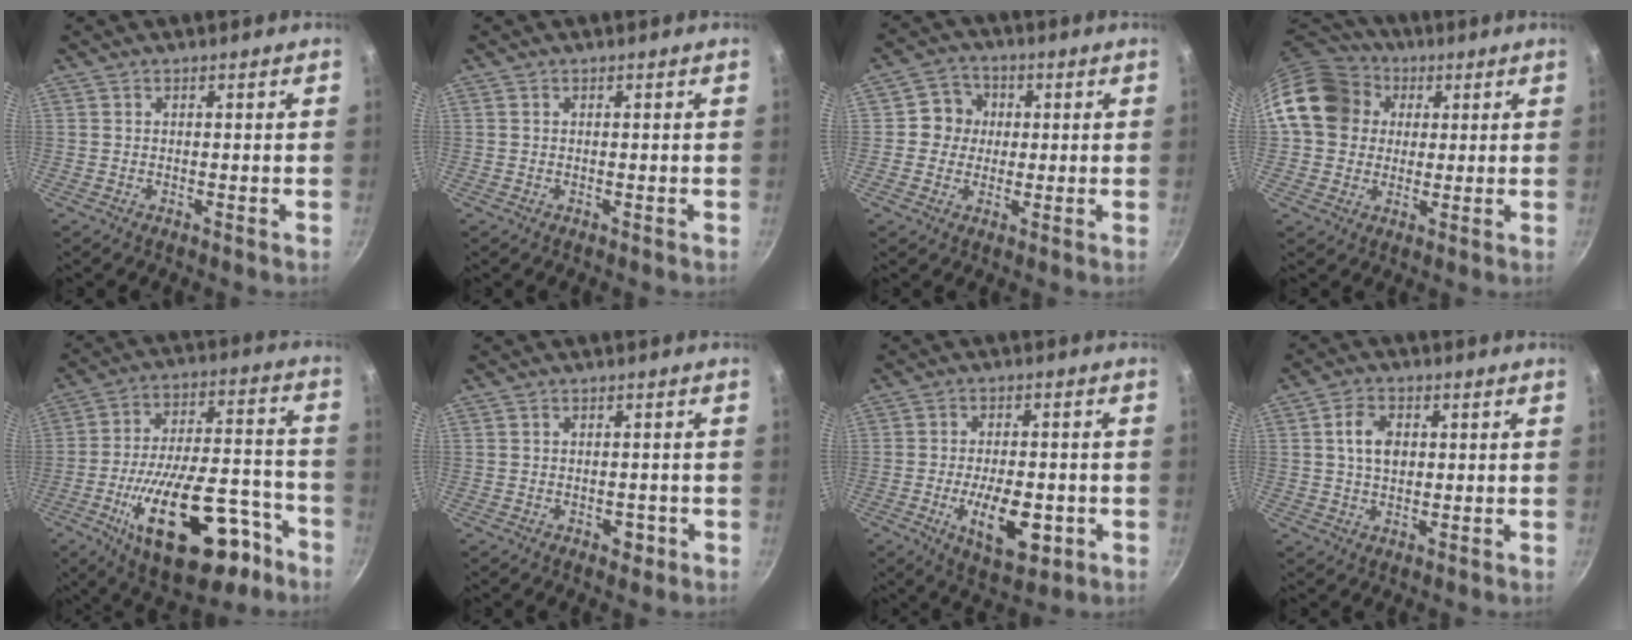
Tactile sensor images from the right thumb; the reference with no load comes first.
{"total": 0.0}
{"total": 6.1, "force": [0.6, 5.8, 1.7], "torque": [0.013, 0.010, -0.003]}
{"total": 15.6, "force": [3.1, 13.5, 7.2], "torque": [-0.114, 0.030, 0.045]}
{"total": 25.8, "force": [-12.0, 12.0, 19.5], "torque": [-0.274, 0.065, -0.167]}
{"total": 2.6, "force": [-1.0, 1.8, 1.6], "torque": [-0.008, 0.012, -0.007]}
{"total": 11.8, "force": [-3.3, 5.8, 9.8], "torque": [-0.135, 0.004, -0.044]}
{"total": 6.0, "force": [1.0, 4.1, 4.3], "torque": [-0.061, 0.004, 0.015]}